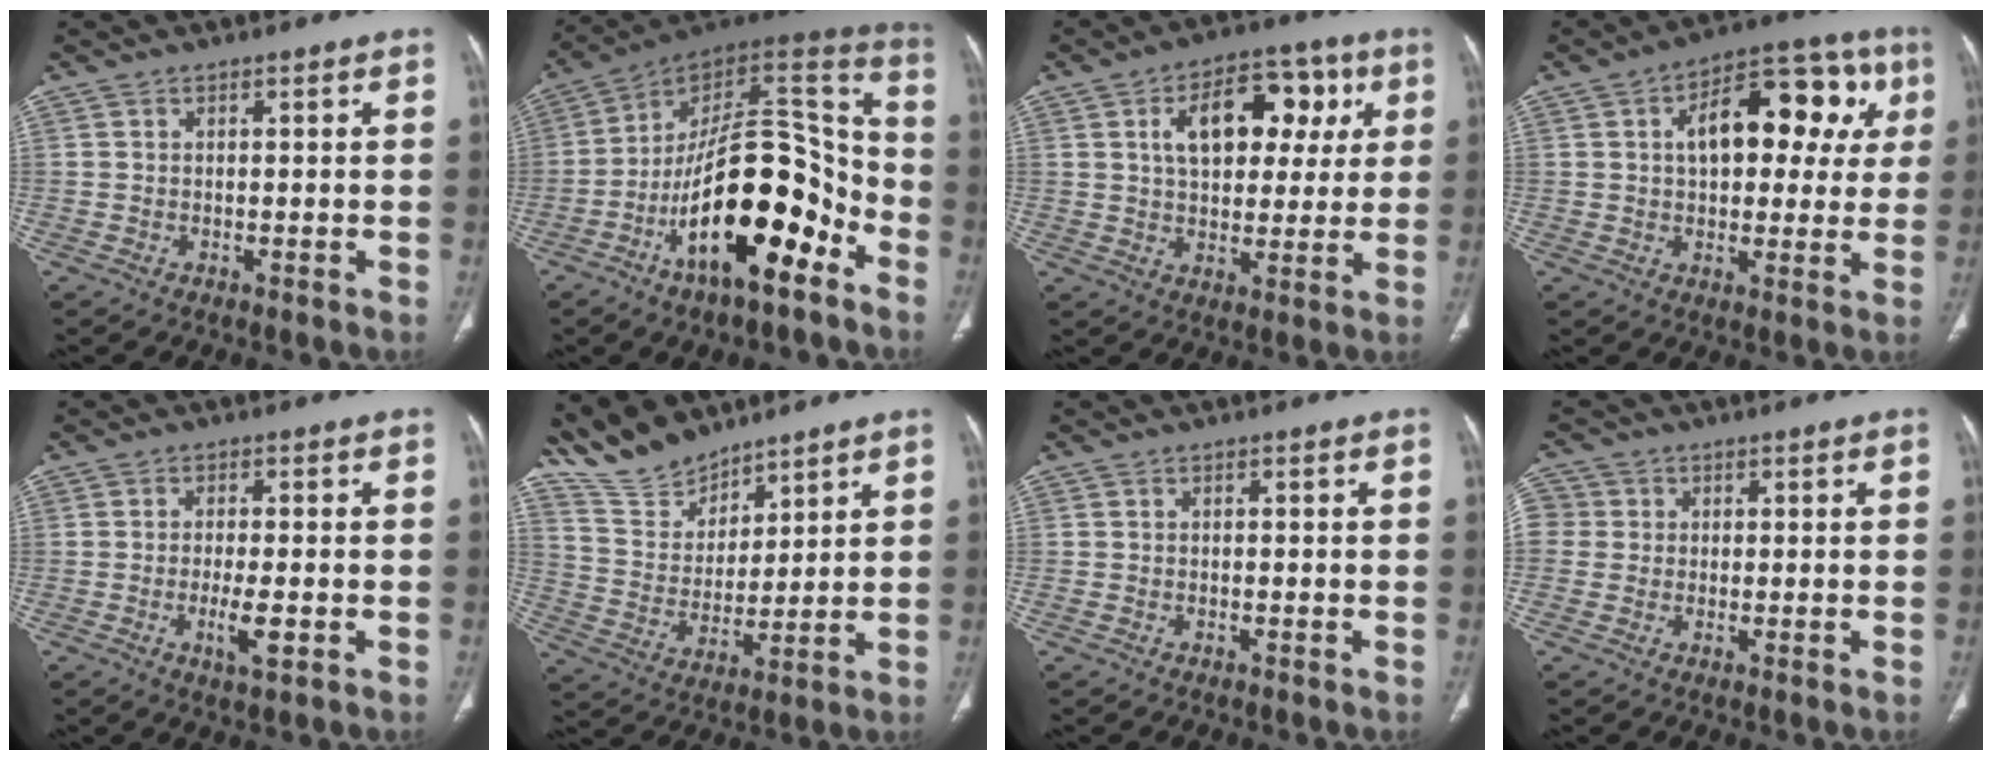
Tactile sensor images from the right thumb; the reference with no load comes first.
{"total": 25.6, "force": [-11.4, 10.4, 20.4], "torque": [-0.326, 0.081, -0.185]}
{"total": 15.1, "force": [4.5, 9.1, 11.2], "torque": [-0.122, 0.011, 0.067]}
{"total": 17.6, "force": [4.4, 9.9, 13.8], "torque": [-0.137, 0.028, 0.056]}
{"total": 4.5, "force": [-1.3, 1.1, 4.2], "torque": [-0.081, -0.007, -0.023]}
{"total": 11.3, "force": [10.1, 4.4, 2.7], "torque": [-0.035, -0.051, 0.208]}
{"total": 0.0}
{"total": 6.0, "force": [0.5, 5.7, 1.8], "torque": [-0.039, 0.019, 0.009]}